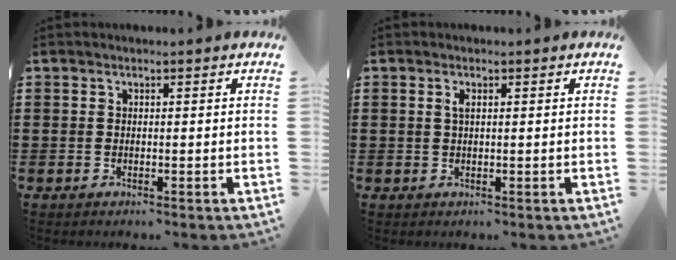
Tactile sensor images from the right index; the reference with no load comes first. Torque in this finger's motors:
{"motor_torque": [0.26, 0.23, 0.09, 0.05]}